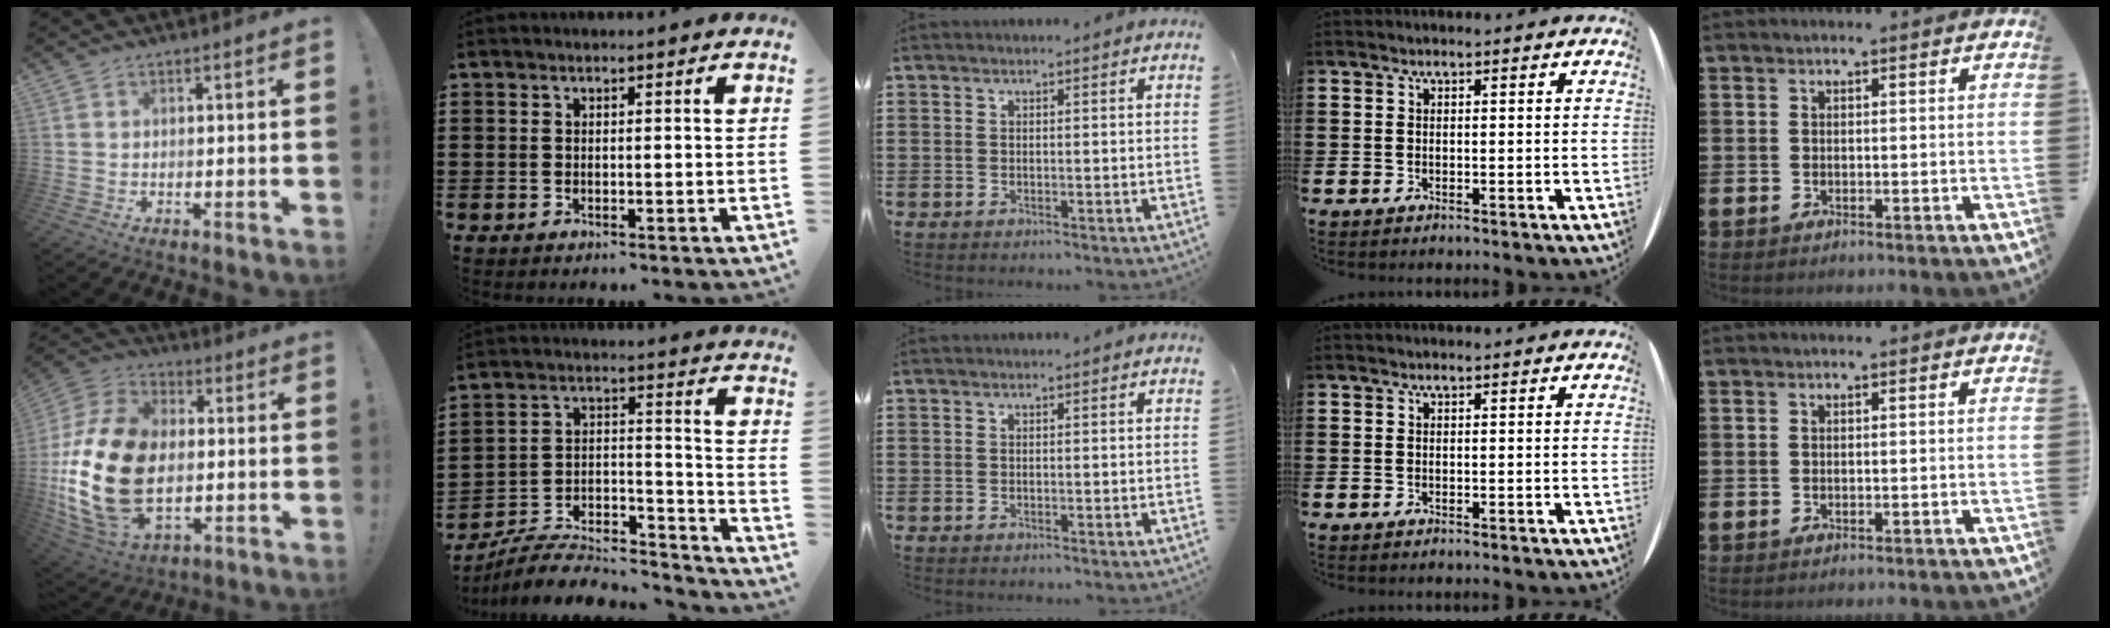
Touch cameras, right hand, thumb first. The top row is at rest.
{"thumb": {"total": 24.5, "force": [-2.8, 16.2, 18.1], "torque": [-0.359, 0.027, -0.037]}, "index": {"total": 7.4, "force": [-6.8, 2.2, 2.0], "torque": [-0.035, 0.011, -0.132]}}